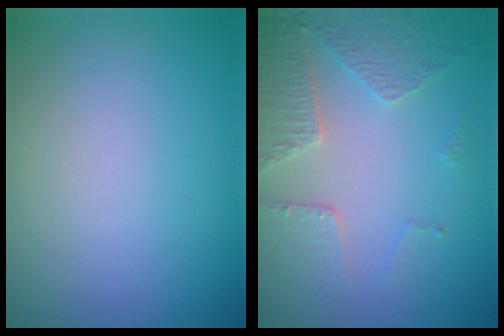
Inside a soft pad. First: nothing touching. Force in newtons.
{"total": 4.5, "press": 3.3, "slide": 3.1}